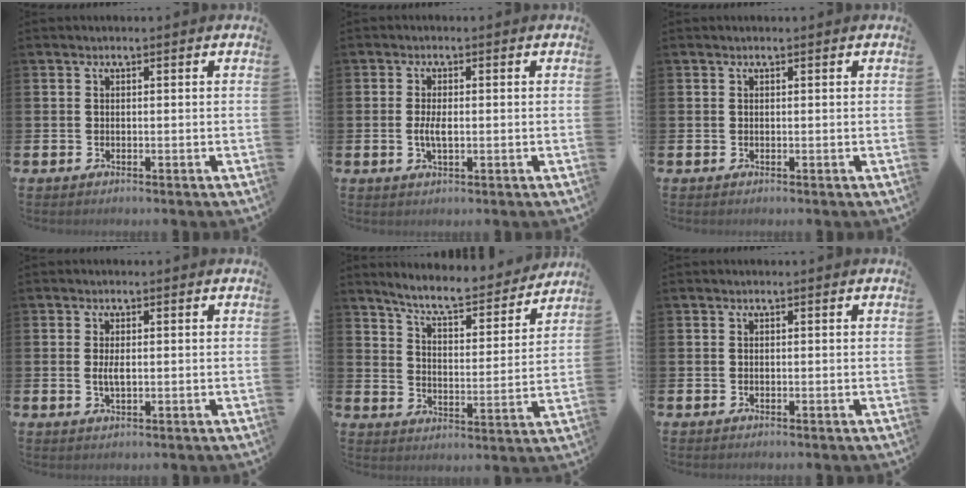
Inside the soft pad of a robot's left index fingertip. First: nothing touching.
{"total": 2.7, "force": [-0.2, 1.1, 2.5], "torque": [-0.043, -0.001, -0.005]}
{"total": 0.0}
{"total": 2.0, "force": [0.1, 0.8, 1.9], "torque": [-0.032, 0.001, -0.001]}
{"total": 7.7, "force": [7.2, 1.0, 2.7], "torque": [-0.078, -0.050, 0.121]}
{"total": 0.0}